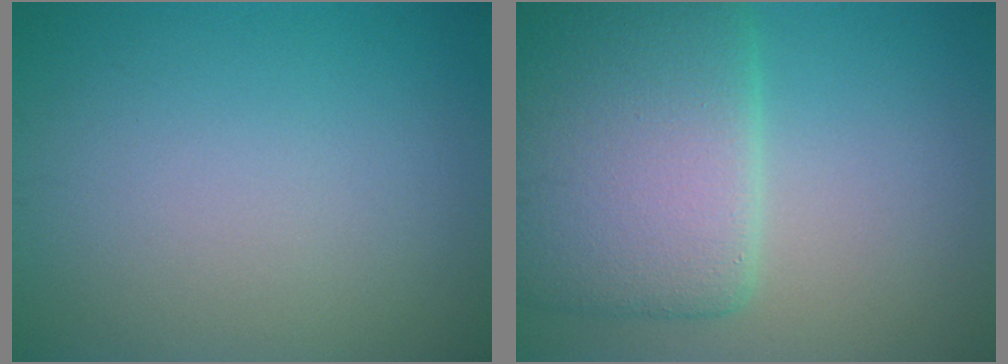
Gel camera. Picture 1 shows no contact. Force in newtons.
{"total": 10.1, "press": 10.1, "slide": 0.5}